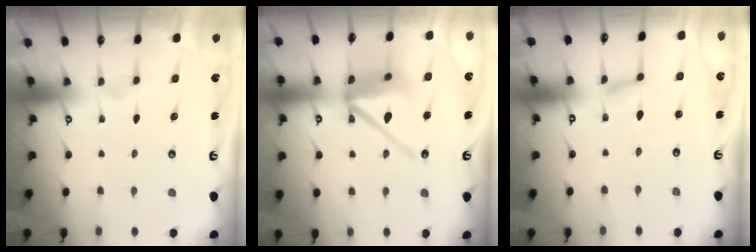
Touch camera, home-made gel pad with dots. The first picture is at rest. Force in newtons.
{"total": 13.7, "press": 13.6, "slide": 1.9}
{"total": 1.9, "press": 1.9, "slide": 0.1}